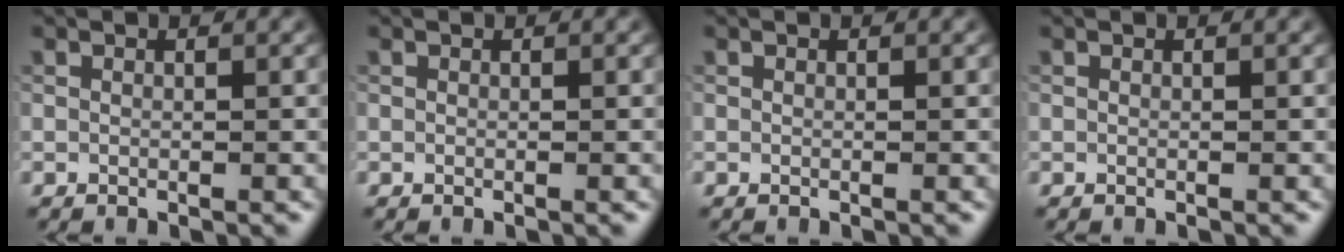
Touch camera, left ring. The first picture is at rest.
{"total": 0.0}
{"total": 0.0}
{"total": 0.0}